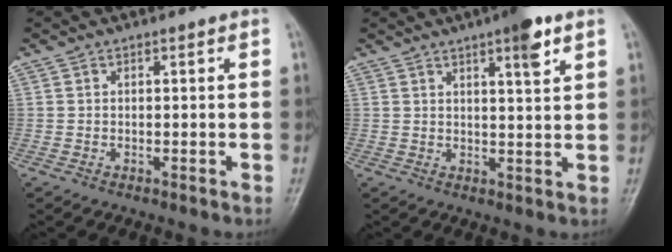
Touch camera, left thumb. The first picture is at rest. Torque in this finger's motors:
{"motor_torque": [1.08, 0.57, 1.07, -0.52, 0.02]}